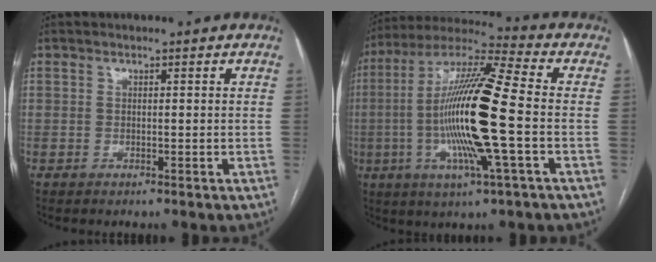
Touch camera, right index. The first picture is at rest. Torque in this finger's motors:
{"motor_torque": [2.14, 0.00, 0.67, 0.21]}